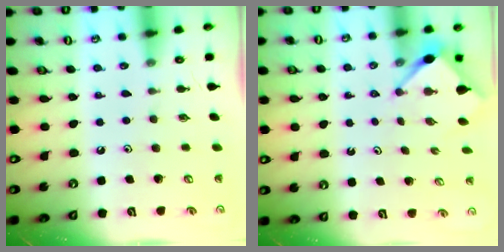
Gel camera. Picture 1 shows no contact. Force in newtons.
{"total": 3.6, "press": 3.5, "slide": 0.3}